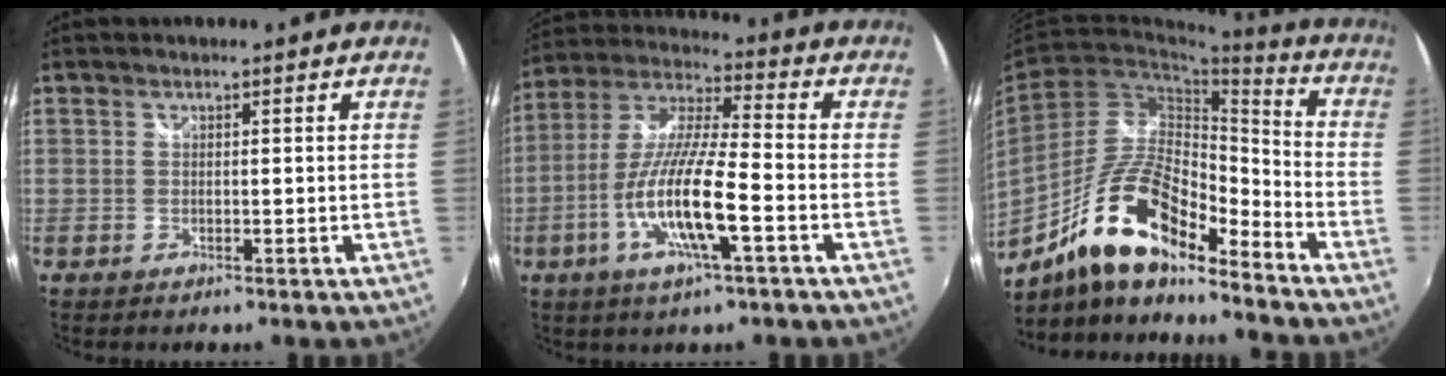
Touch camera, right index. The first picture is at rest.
{"total": 14.7, "force": [-5.3, 2.0, 13.6], "torque": [-0.272, -0.011, -0.104]}
{"total": 16.7, "force": [-11.1, 5.0, 11.5], "torque": [-0.216, 0.003, -0.210]}